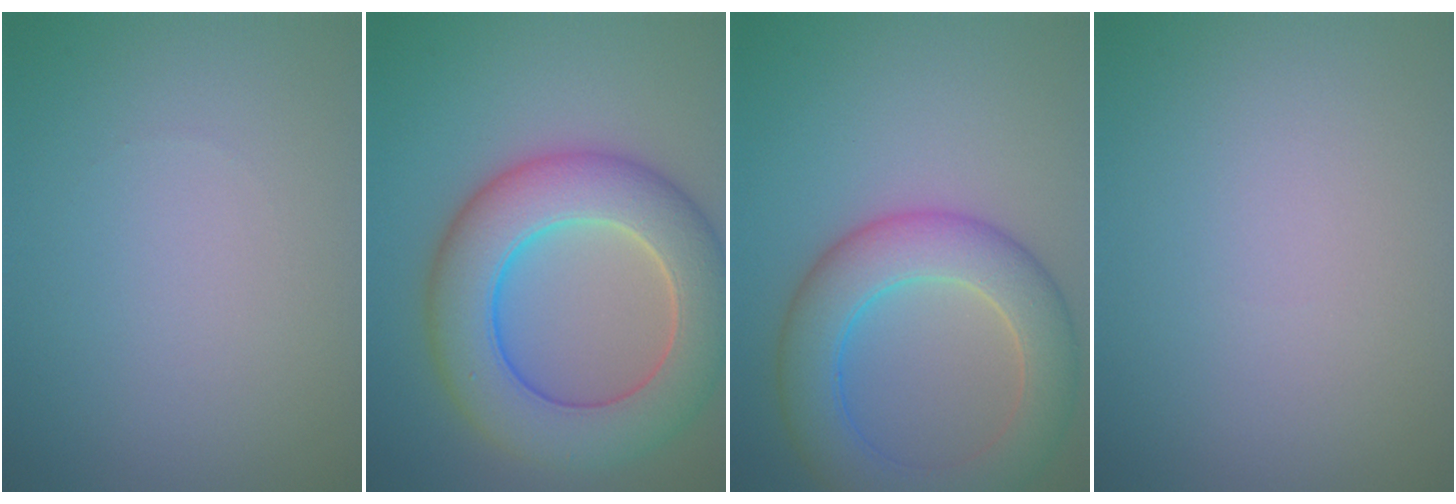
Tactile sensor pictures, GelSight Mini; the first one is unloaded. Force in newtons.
{"total": 10.2, "press": 10.2, "slide": 0.7}
{"total": 7.4, "press": 7.4, "slide": 0.2}
{"total": 0.0}